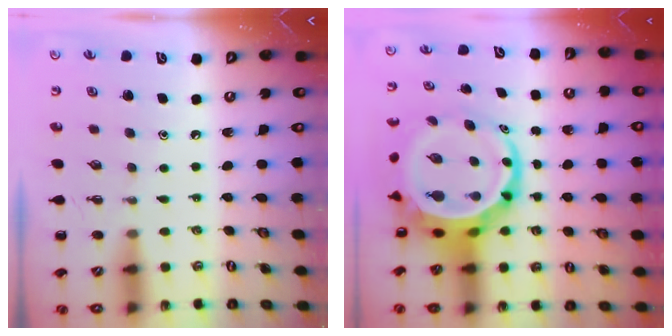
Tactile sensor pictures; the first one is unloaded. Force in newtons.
{"total": 9.6, "press": 9.3, "slide": 2.7}